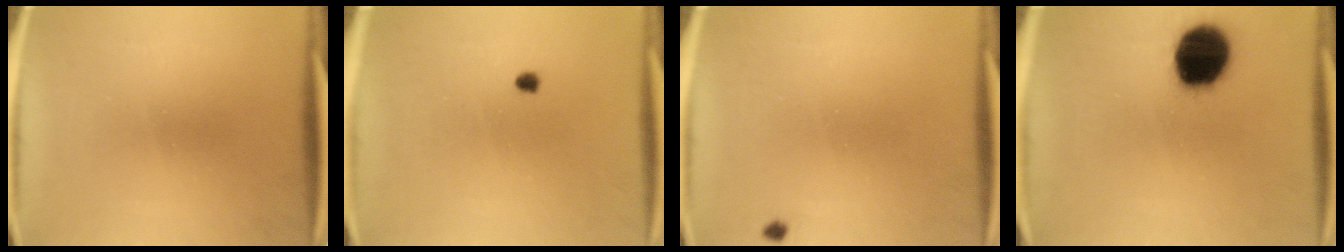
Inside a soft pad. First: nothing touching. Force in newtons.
{"total": 0.9}
{"total": 0.7}
{"total": 18.1}